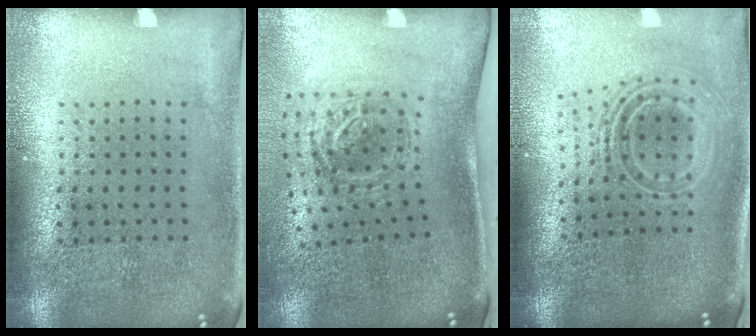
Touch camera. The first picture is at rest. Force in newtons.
{"total": 1.8, "press": 1.2, "slide": 1.4}
{"total": 2.2, "press": 1.5, "slide": 1.5}